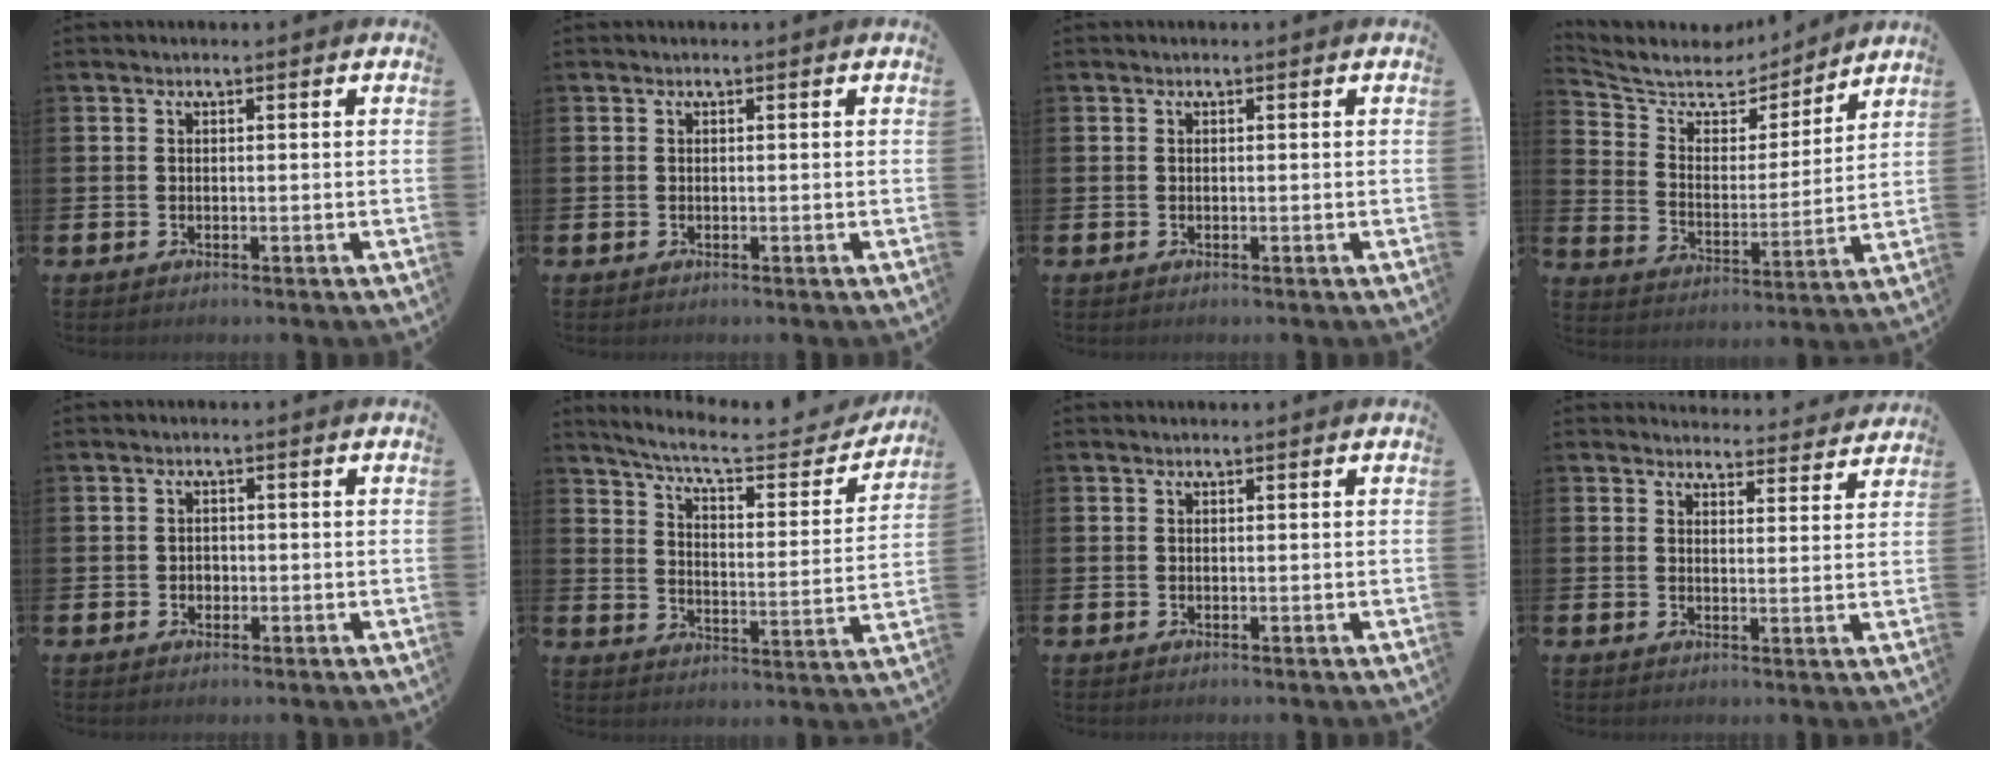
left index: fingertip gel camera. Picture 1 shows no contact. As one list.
[{"total": 0.0}, {"total": 0.0}, {"total": 6.5, "force": [5.6, 3.1, 1.2], "torque": [-0.068, -0.044, 0.093]}, {"total": 1.2, "force": [-0.3, 1.1, 0.4], "torque": [0.002, 0.003, -0.010]}, {"total": 7.4, "force": [6.7, 1.3, 2.9], "torque": [-0.081, -0.049, 0.109]}, {"total": 0.0}, {"total": 3.6, "force": [3.6, 0.5, -0.1], "torque": [0.004, -0.029, 0.061]}]